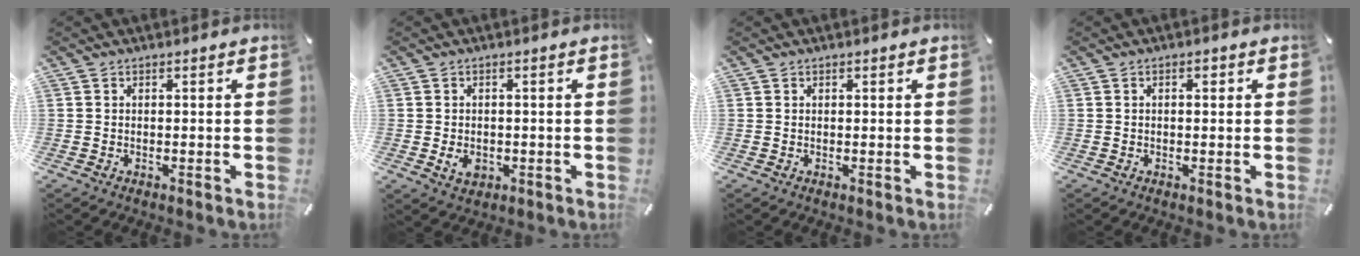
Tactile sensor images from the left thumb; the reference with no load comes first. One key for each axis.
{"total": 3.5, "fx": -0.7, "fy": 2.8, "fz": 2.1, "tx": -0.034, "ty": -0.001, "tz": -0.015}
{"total": 0.6, "fx": 0.3, "fy": 0.5, "fz": 0.1, "tx": -0.001, "ty": 0.003, "tz": 0.006}
{"total": 1.5, "fx": 0.3, "fy": 1.0, "fz": 1.1, "tx": -0.023, "ty": 0.007, "tz": 0.003}